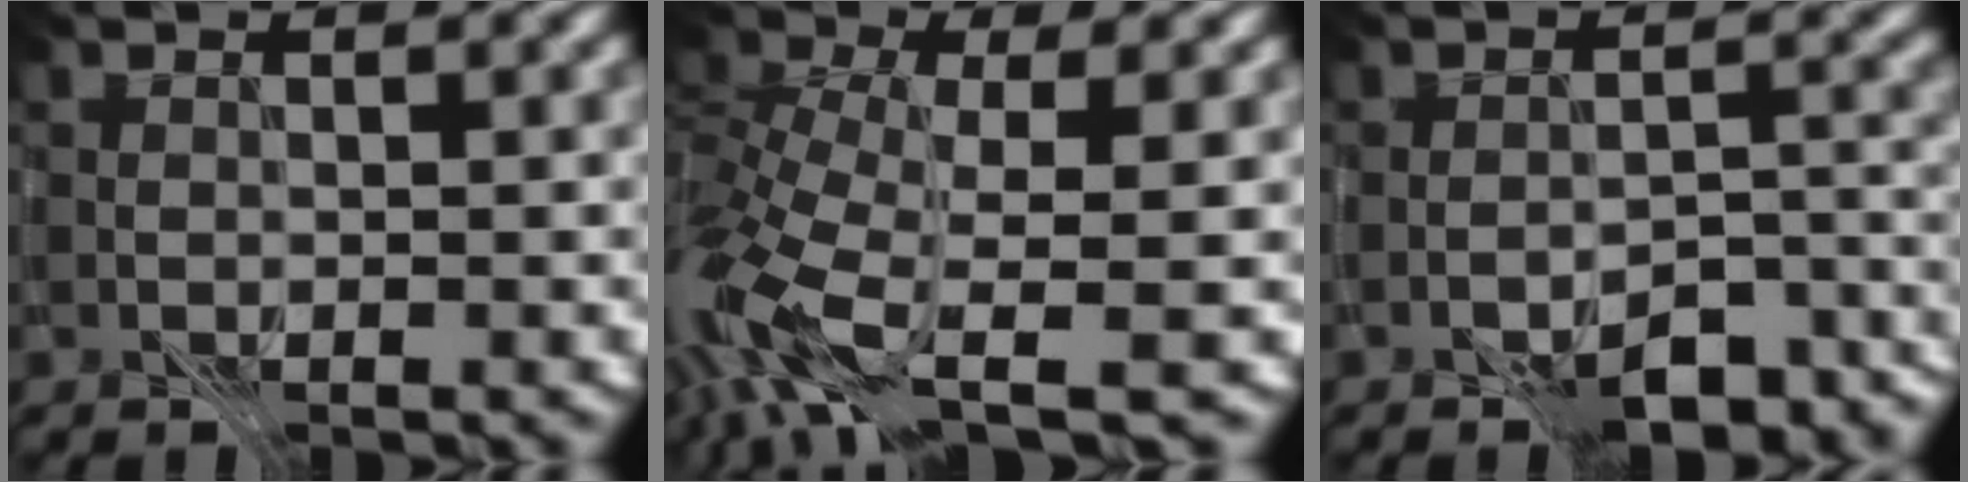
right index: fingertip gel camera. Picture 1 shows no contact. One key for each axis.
{"total": 10.5, "fx": -3.3, "fy": 5.0, "fz": 8.6, "tx": -0.216, "ty": -0.015, "tz": -0.054}
{"total": 6.9, "fx": -5.2, "fy": 2.5, "fz": 3.7, "tx": -0.041, "ty": 0.007, "tz": -0.077}